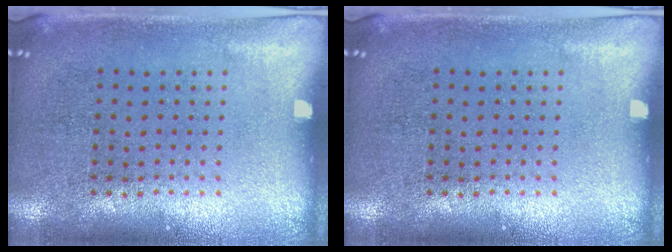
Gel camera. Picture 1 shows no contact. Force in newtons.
{"total": 0.0}